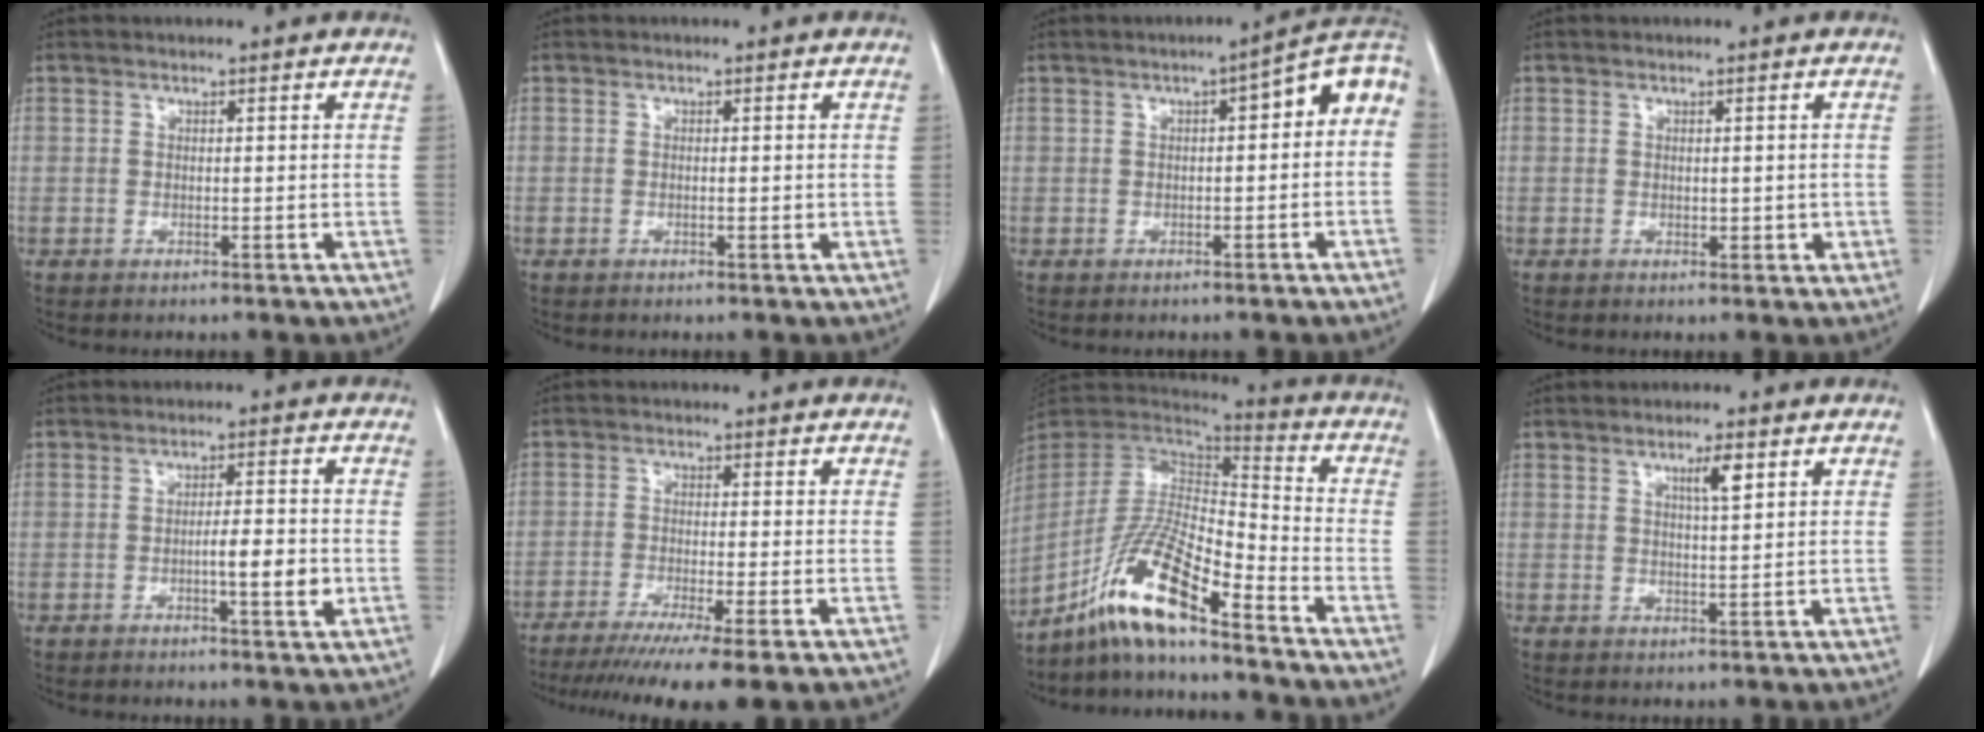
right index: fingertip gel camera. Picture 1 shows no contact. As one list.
[{"total": 0.6, "force": [-0.1, 0.1, 0.6], "torque": [-0.009, 0.000, -0.002]}, {"total": 7.2, "force": [0.8, 1.8, 7.0], "torque": [-0.093, 0.032, 0.003]}, {"total": 1.8, "force": [-0.1, 1.1, 1.4], "torque": [-0.016, 0.003, 0.003]}, {"total": 5.1, "force": [-1.3, 0.6, 4.9], "torque": [-0.076, -0.002, -0.018]}, {"total": 13.2, "force": [-10.1, -0.4, 8.5], "torque": [-0.124, -0.037, -0.156]}, {"total": 14.1, "force": [-9.7, 1.3, 10.1], "torque": [-0.200, -0.002, -0.182]}, {"total": 3.2, "force": [1.6, 0.2, 2.8], "torque": [-0.048, -0.002, 0.026]}]